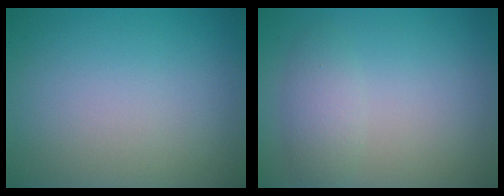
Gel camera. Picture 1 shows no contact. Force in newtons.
{"total": 2.1, "press": 2.1, "slide": 0.2}